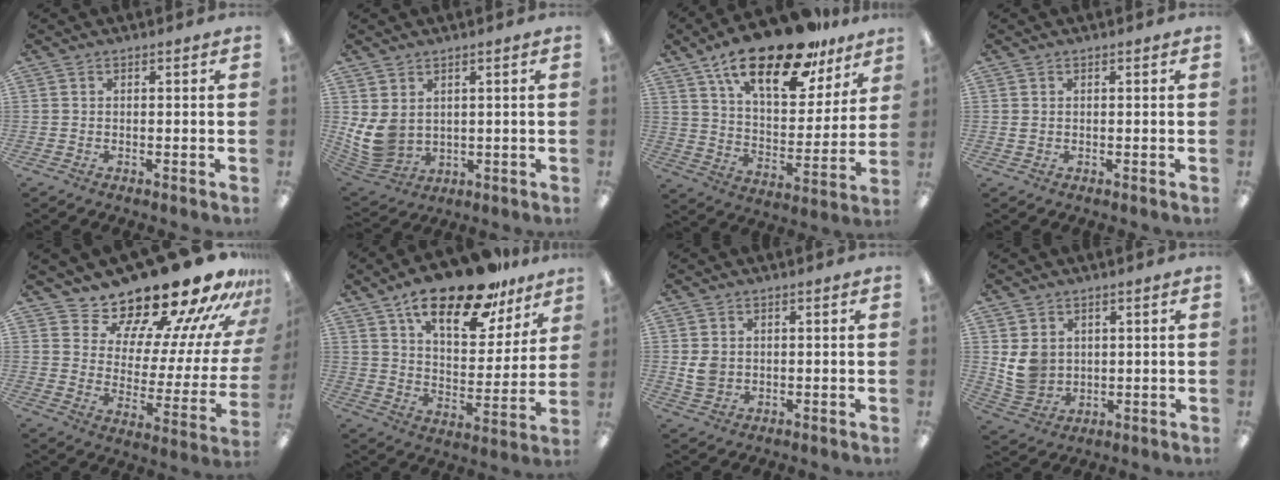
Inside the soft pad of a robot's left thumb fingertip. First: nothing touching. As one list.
[{"total": 8.6, "force": [1.8, 6.6, 5.1], "torque": [-0.126, -0.012, 0.037]}, {"total": 22.7, "force": [15.9, 8.6, 13.7], "torque": [-0.220, -0.093, 0.271]}, {"total": 0.9, "force": [0.4, 0.7, 0.5], "torque": [-0.011, 0.005, 0.006]}, {"total": 19.8, "force": [18.0, 5.4, 6.1], "torque": [-0.074, -0.165, 0.306]}, {"total": 21.9, "force": [15.9, 8.3, 12.5], "torque": [-0.196, -0.096, 0.270]}, {"total": 4.2, "force": [0.7, 3.5, 2.3], "torque": [-0.042, 0.001, 0.012]}, {"total": 6.8, "force": [2.0, 6.0, 2.5], "torque": [-0.050, 0.004, 0.044]}]